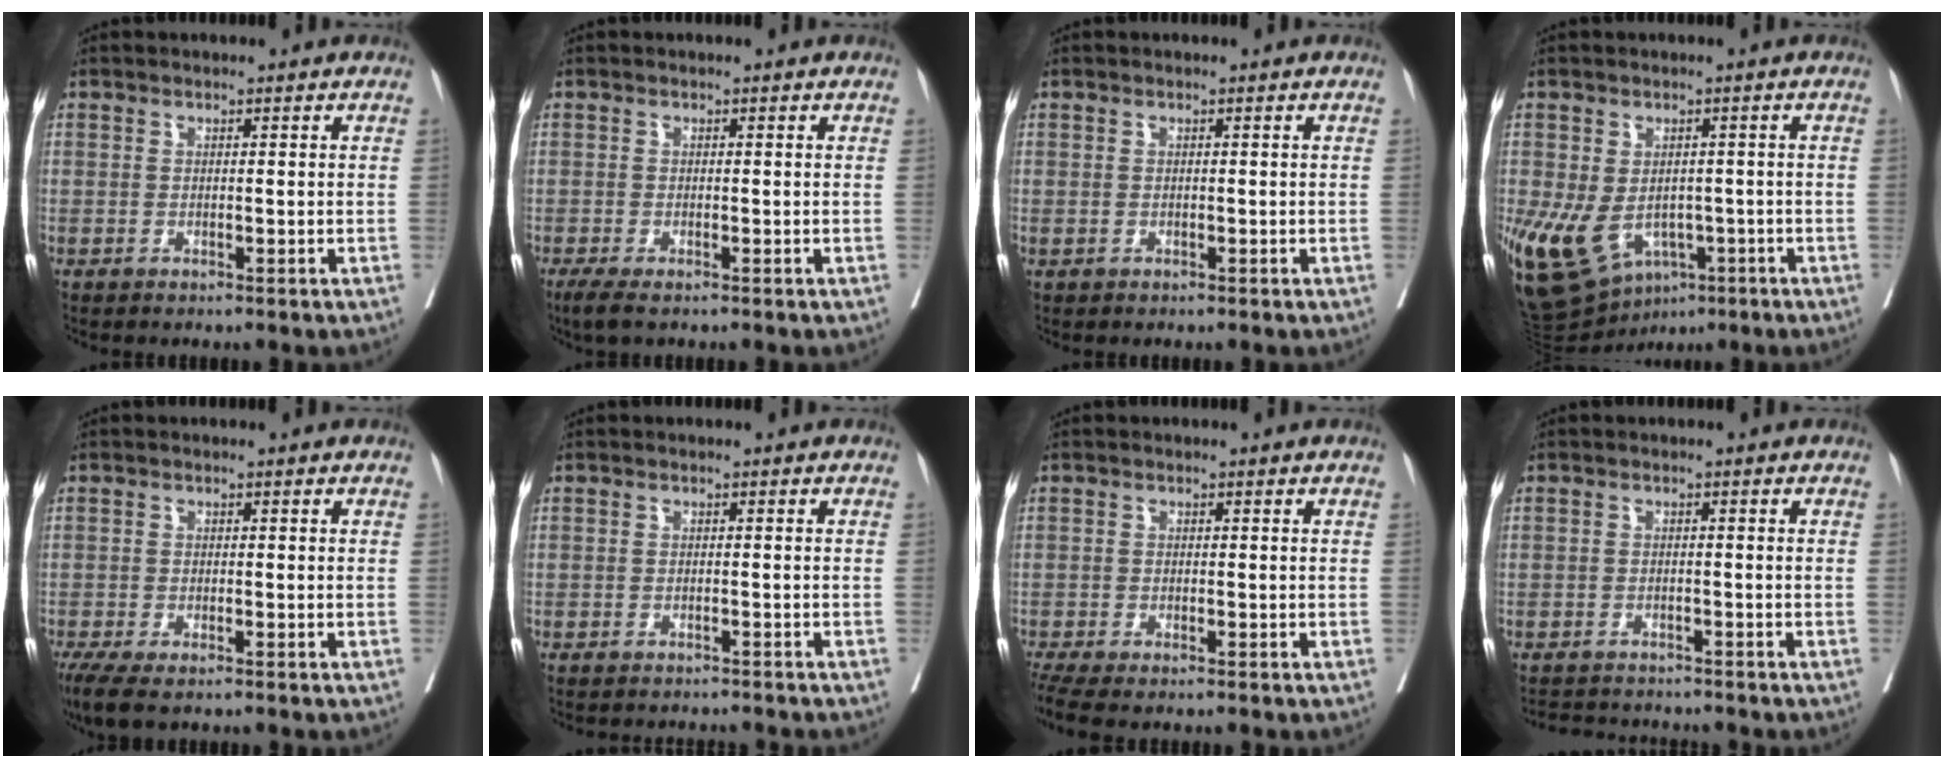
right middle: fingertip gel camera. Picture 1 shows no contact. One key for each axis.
{"total": 2.7, "fx": -1.9, "fy": 0.6, "fz": 1.8, "tx": -0.032, "ty": -0.009, "tz": -0.030}
{"total": 0.0}
{"total": 14.2, "fx": -5.8, "fy": 9.7, "fz": 8.6, "tx": -0.181, "ty": -0.008, "tz": -0.076}
{"total": 5.3, "fx": -3.8, "fy": 1.4, "fz": 3.4, "tx": -0.058, "ty": -0.016, "tz": -0.062}
{"total": 6.3, "fx": -6.1, "fy": 1.0, "fz": 1.5, "tx": -0.012, "ty": -0.006, "tz": -0.071}
{"total": 4.7, "fx": -3.9, "fy": 0.6, "fz": 2.5, "tx": -0.043, "ty": -0.011, "tz": -0.069}
{"total": 5.1, "fx": -5.0, "fy": 1.0, "fz": 0.5, "tx": 0.000, "ty": -0.003, "tz": -0.077}